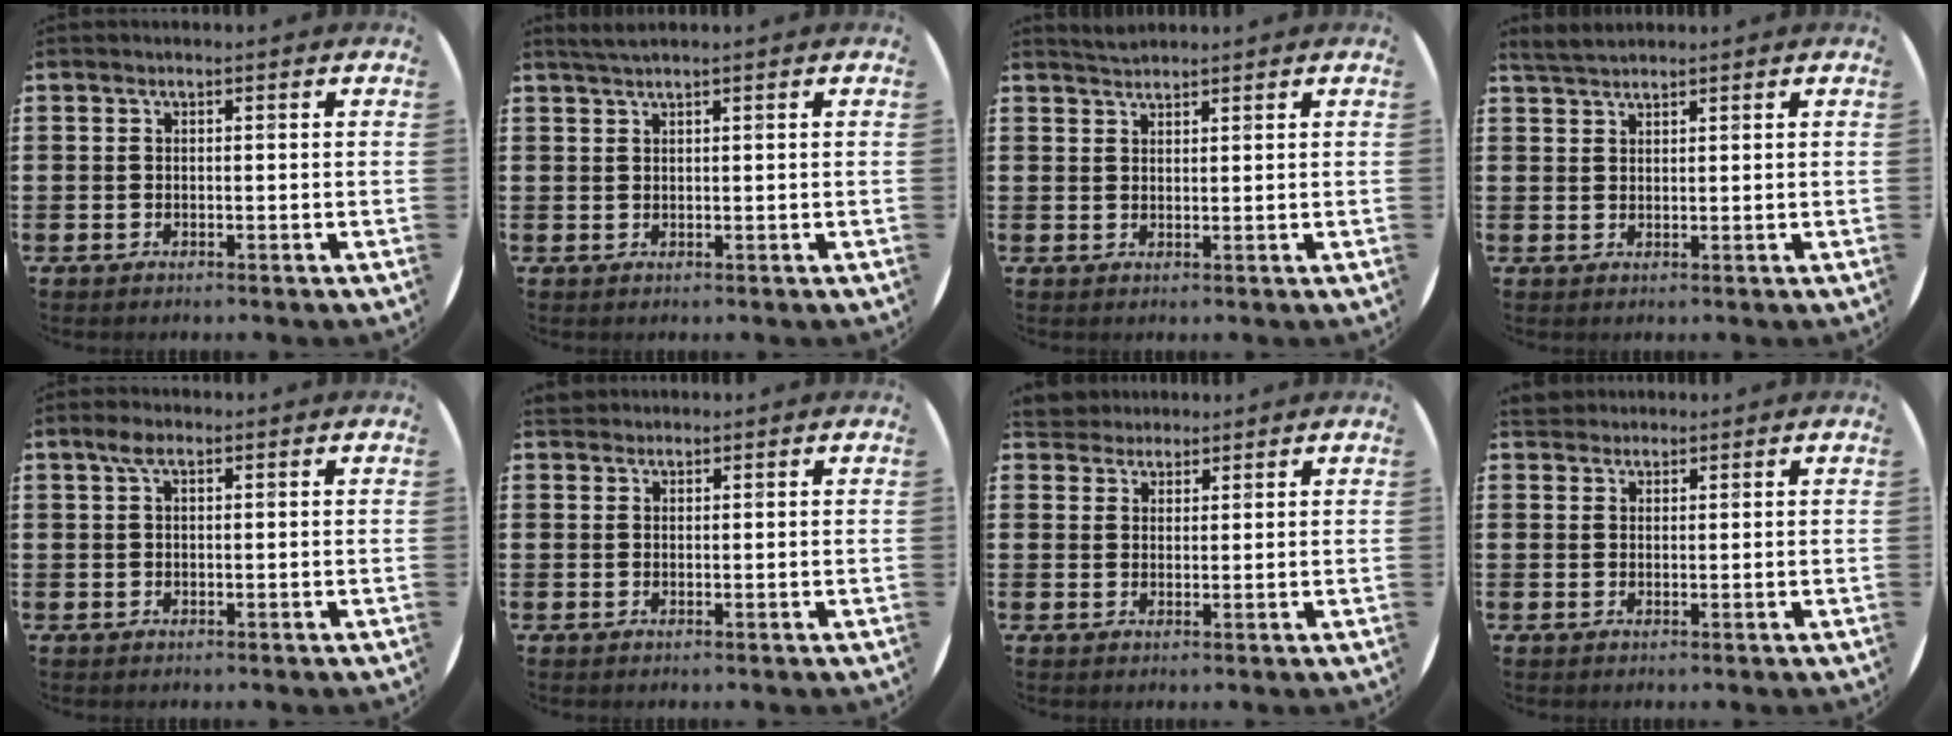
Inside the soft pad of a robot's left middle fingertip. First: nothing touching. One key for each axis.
{"total": 1.4, "fx": 1.2, "fy": -0.1, "fz": 0.8, "tx": -0.015, "ty": 0.001, "tz": 0.022}
{"total": 1.7, "fx": 1.7, "fy": 0.2, "fz": 0.1, "tx": -0.005, "ty": 0.003, "tz": 0.034}
{"total": 2.5, "fx": 2.3, "fy": 0.5, "fz": 0.7, "tx": -0.019, "ty": 0.003, "tz": 0.045}
{"total": 2.2, "fx": 1.1, "fy": 0.9, "fz": 1.6, "tx": -0.029, "ty": 0.003, "tz": 0.017}
{"total": 1.2, "fx": 1.1, "fy": 0.4, "fz": 0.0, "tx": -0.003, "ty": 0.003, "tz": 0.022}
{"total": 3.2, "fx": 3.0, "fy": 1.1, "fz": -0.1, "tx": -0.007, "ty": -0.001, "tz": 0.057}
{"total": 2.0, "fx": 1.8, "fy": 0.7, "fz": 0.1, "tx": -0.005, "ty": 0.007, "tz": 0.037}